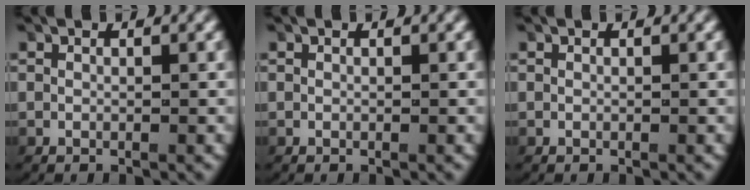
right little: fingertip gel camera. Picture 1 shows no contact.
{"total": 0.0}
{"total": 0.0}